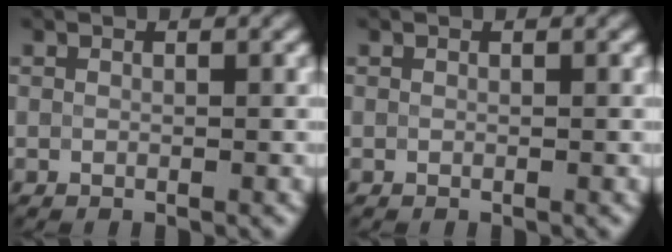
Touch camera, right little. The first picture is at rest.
{"total": 0.0}